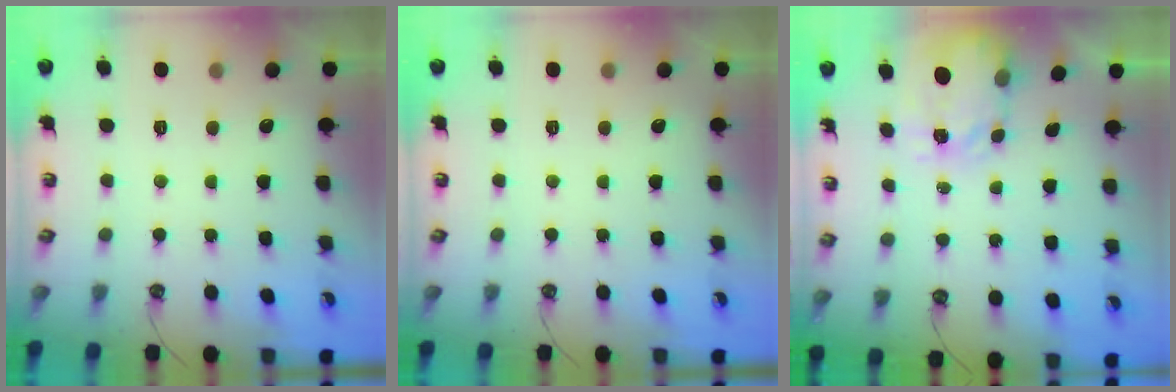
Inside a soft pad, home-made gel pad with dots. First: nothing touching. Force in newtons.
{"total": 0.0}
{"total": 3.5, "press": 3.5, "slide": 0.3}